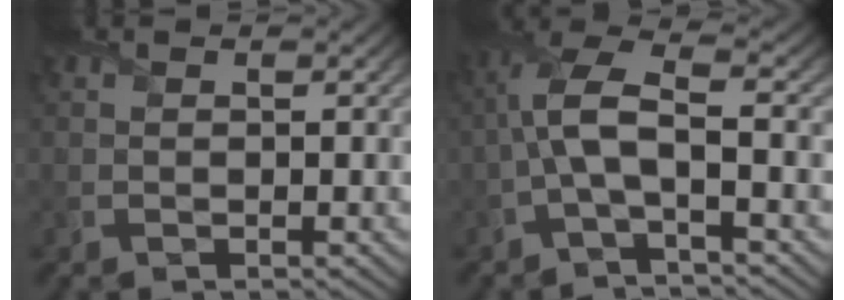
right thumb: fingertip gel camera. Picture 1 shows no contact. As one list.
[{"total": 6.9, "force": [-1.3, 2.2, 6.4], "torque": [-0.150, 0.016, -0.039]}]